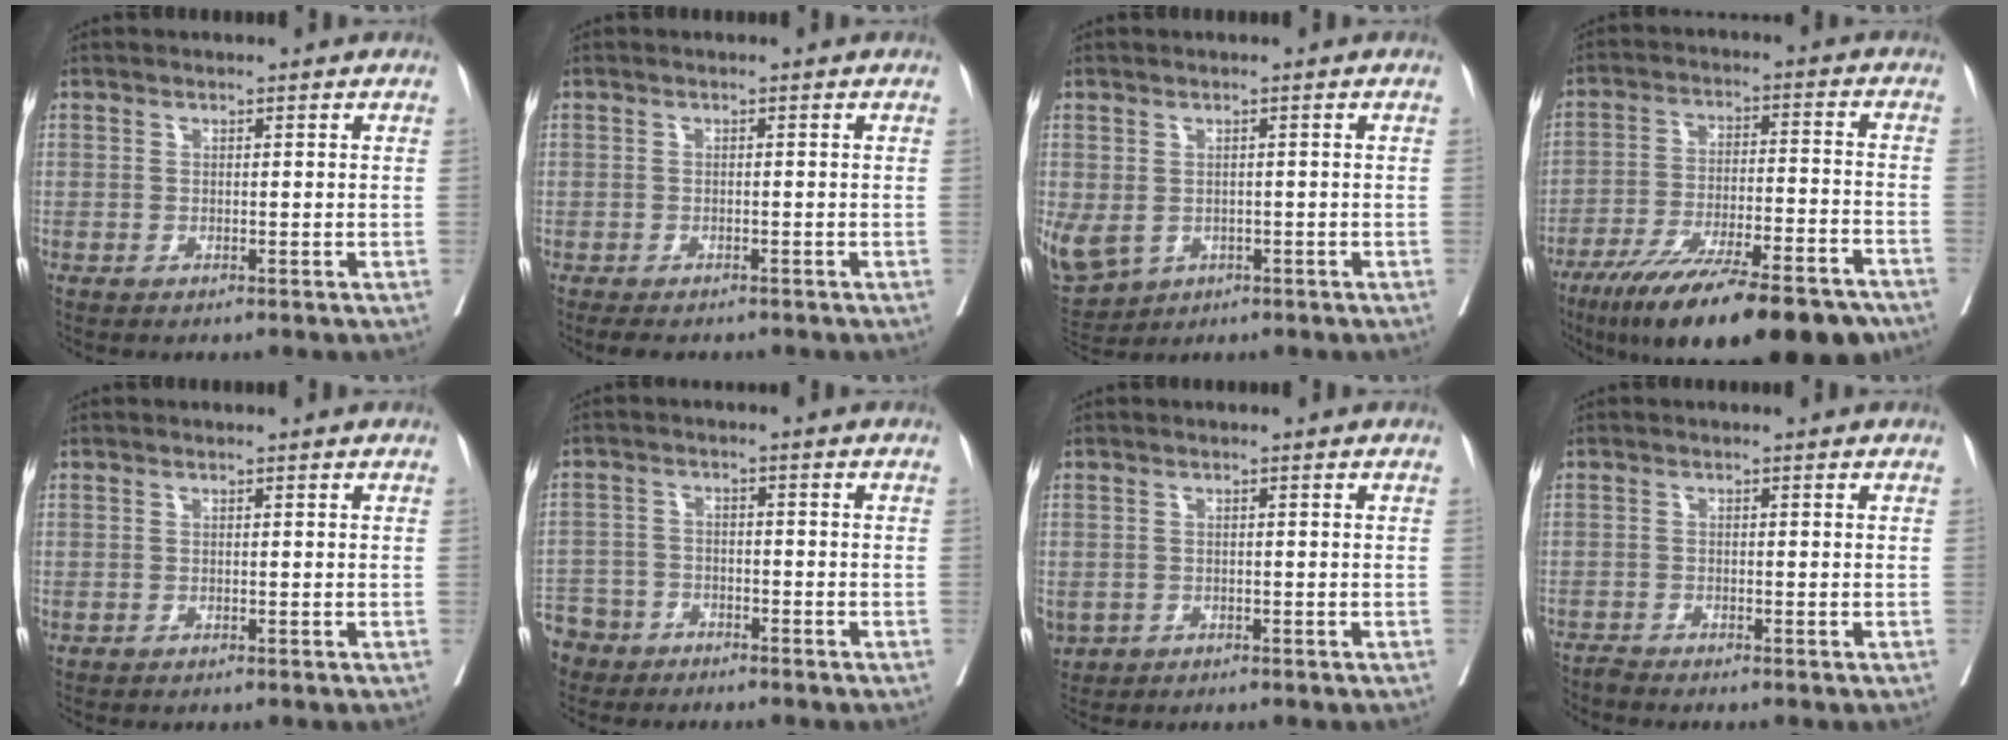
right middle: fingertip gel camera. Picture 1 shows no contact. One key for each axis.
{"total": 3.5, "fx": -2.9, "fy": 1.5, "fz": 1.2, "tx": -0.019, "ty": -0.005, "tz": -0.038}
{"total": 14.9, "fx": -4.8, "fy": 12.1, "fz": 7.4, "tx": -0.222, "ty": -0.011, "tz": -0.057}
{"total": 22.7, "fx": -17.0, "fy": 4.0, "fz": 14.4, "tx": -0.190, "ty": -0.015, "tz": -0.267}
{"total": 0.0}
{"total": 9.7, "fx": -7.3, "fy": 6.0, "fz": 1.8, "tx": -0.070, "ty": -0.002, "tz": -0.132}
{"total": 3.8, "fx": -1.8, "fy": 3.1, "fz": 1.3, "tx": -0.037, "ty": -0.003, "tz": -0.023}
{"total": 1.4, "fx": -1.4, "fy": -0.3, "fz": -0.2, "tx": 0.005, "ty": -0.007, "tz": -0.030}